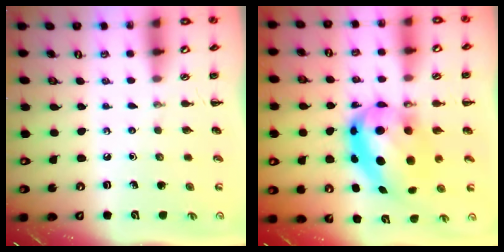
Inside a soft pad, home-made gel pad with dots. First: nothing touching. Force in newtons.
{"total": 15.7, "press": 15.2, "slide": 3.8}